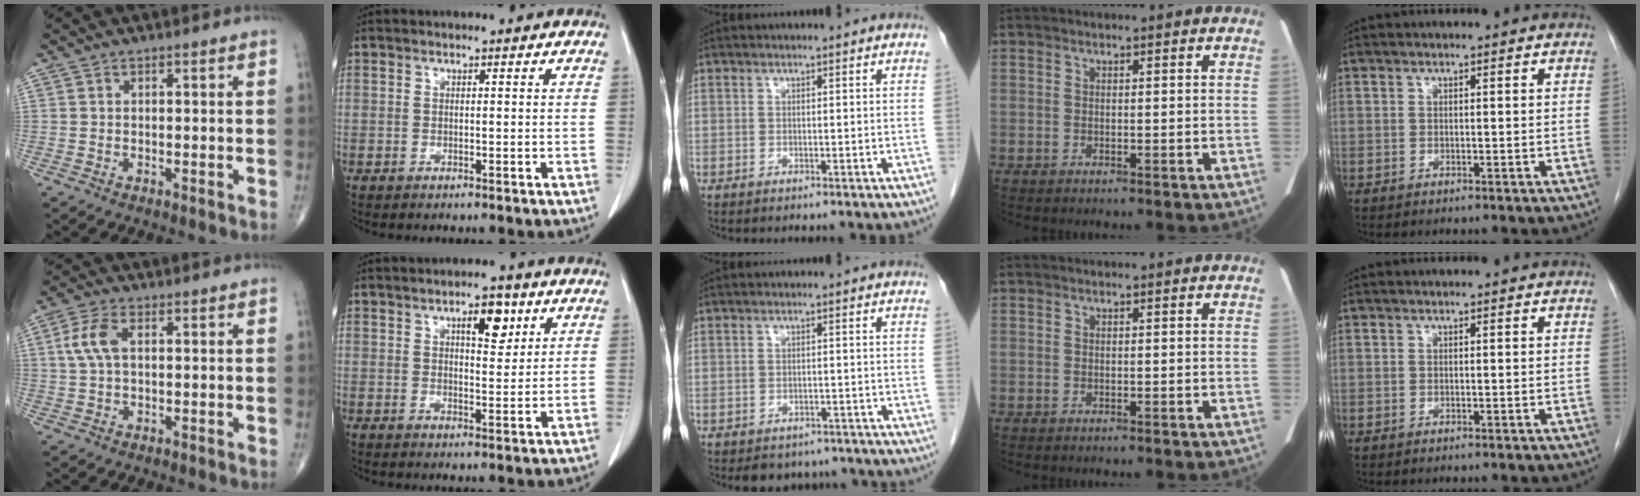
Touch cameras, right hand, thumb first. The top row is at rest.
{"thumb": {"total": 5.4, "force": [1.0, 2.9, 4.5], "torque": [-0.109, 0.013, 0.018]}, "index": {"total": 5.6, "force": [2.9, 2.1, 4.3], "torque": [-0.062, 0.002, 0.042]}, "middle": {"total": 6.4, "force": [-5.7, 2.9, 0.6], "torque": [0.003, 0.007, -0.064]}}